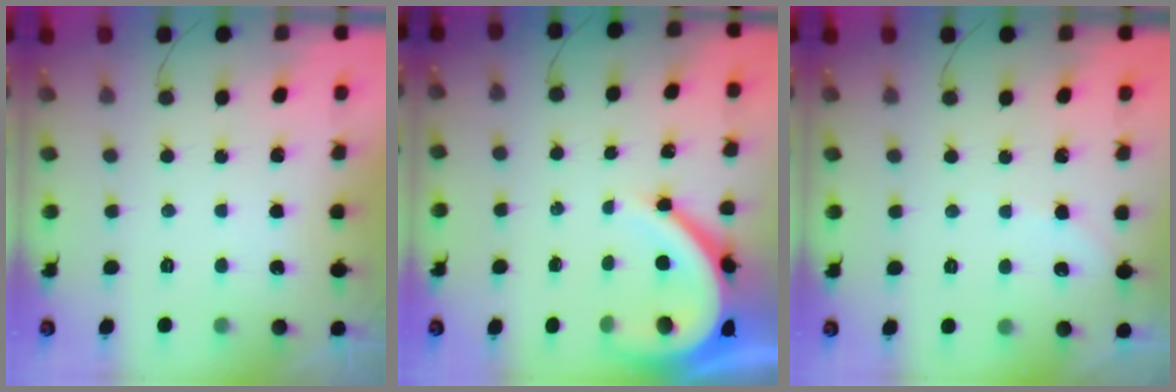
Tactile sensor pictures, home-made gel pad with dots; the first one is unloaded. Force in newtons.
{"total": 9.9, "press": 9.7, "slide": 1.6}
{"total": 2.4, "press": 2.4, "slide": 0.5}